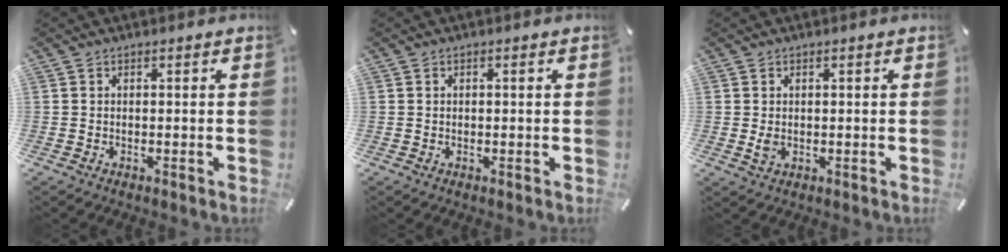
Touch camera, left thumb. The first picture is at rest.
{"total": 0.6, "force": [0.1, 0.2, 0.6], "torque": [-0.012, 0.001, 0.002]}
{"total": 1.9, "force": [0.1, 1.3, 1.3], "torque": [-0.026, -0.005, -0.002]}